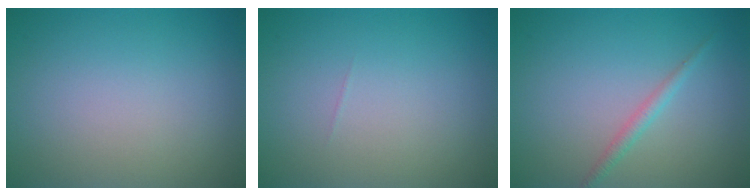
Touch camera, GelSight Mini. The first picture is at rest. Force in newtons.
{"total": 0.0}
{"total": 1.3, "press": 1.3, "slide": 0.0}